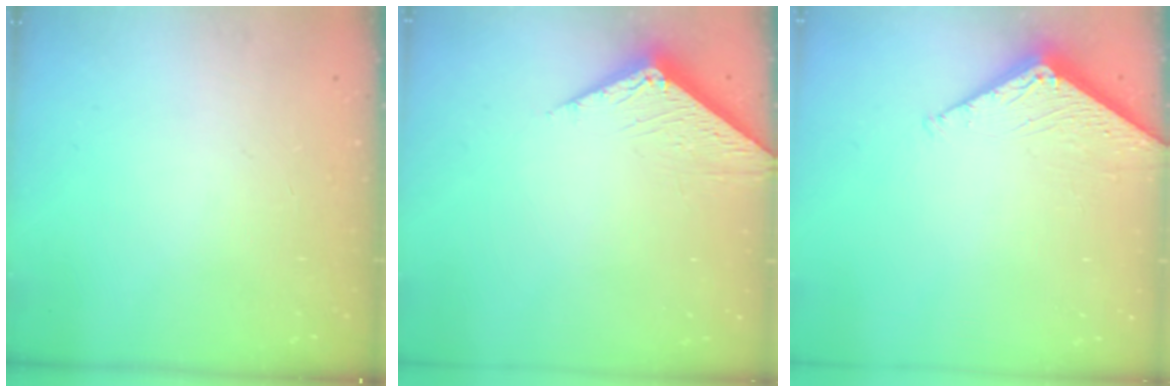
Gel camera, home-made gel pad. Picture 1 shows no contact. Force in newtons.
{"total": 4.7, "press": 4.7, "slide": 0.3}
{"total": 2.8, "press": 2.8, "slide": 0.3}